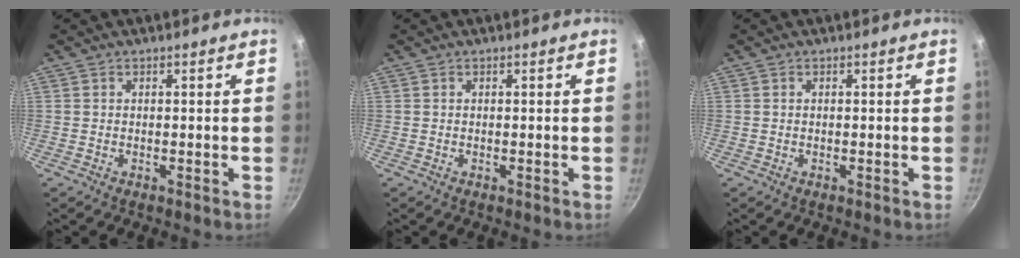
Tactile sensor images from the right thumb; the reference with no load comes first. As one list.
[{"total": 0.0}, {"total": 0.0}]